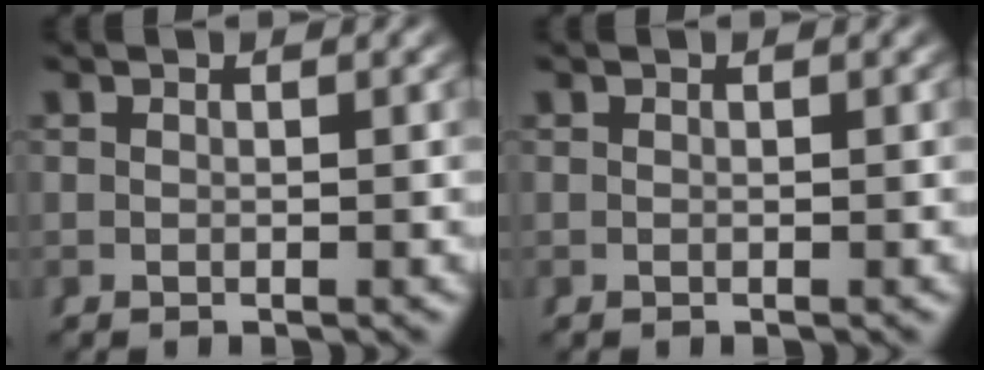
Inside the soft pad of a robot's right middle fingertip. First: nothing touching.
{"total": 0.0}